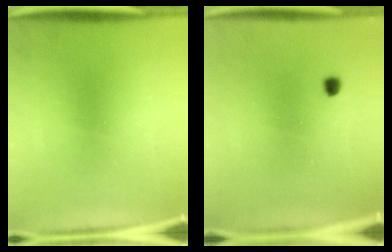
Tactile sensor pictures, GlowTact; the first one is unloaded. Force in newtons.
{"total": 1.0}